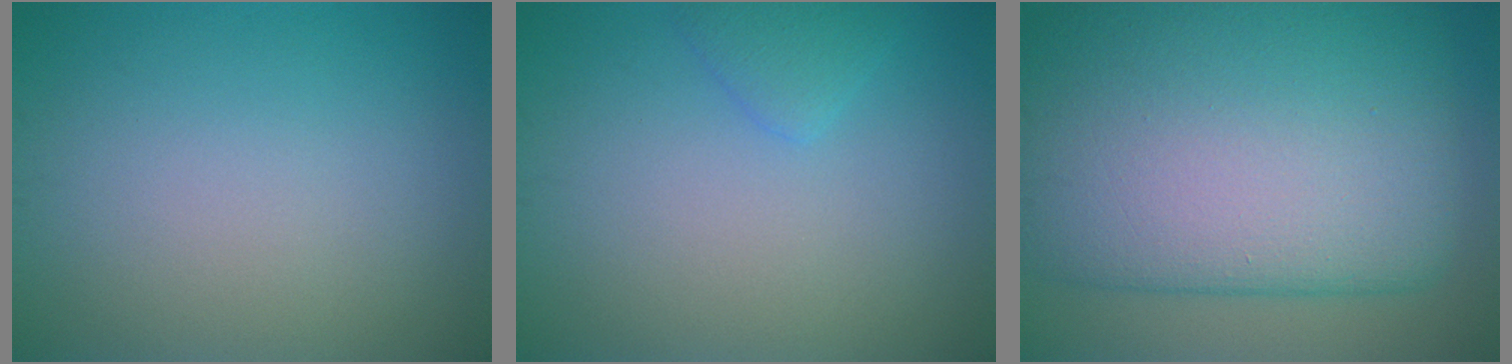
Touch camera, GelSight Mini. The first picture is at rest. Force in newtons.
{"total": 1.5, "press": 1.5, "slide": 0.1}
{"total": 16.9, "press": 16.9, "slide": 0.9}